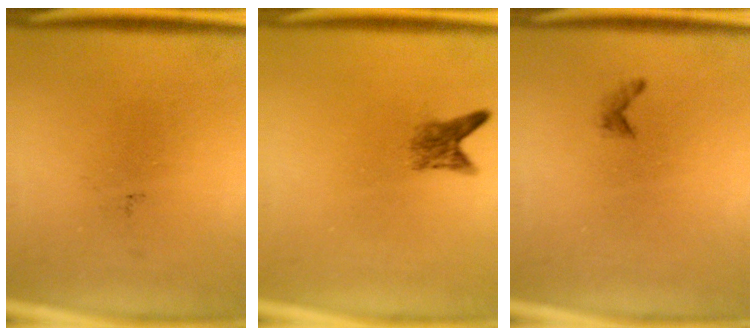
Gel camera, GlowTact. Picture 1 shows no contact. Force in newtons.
{"total": 2.3}
{"total": 0.6}